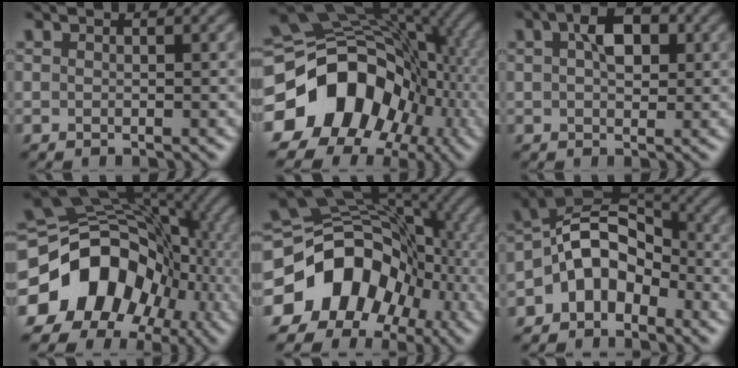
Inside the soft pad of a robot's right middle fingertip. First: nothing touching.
{"total": 14.5, "force": [-4.6, 11.3, 7.9], "torque": [-0.132, -0.009, -0.088]}
{"total": 4.2, "force": [1.2, 2.4, 3.2], "torque": [-0.049, 0.011, 0.014]}
{"total": 13.1, "force": [-4.5, 10.1, 7.0], "torque": [-0.119, 0.003, -0.089]}
{"total": 11.7, "force": [-4.8, 8.9, 6.0], "torque": [-0.107, 0.011, -0.093]}
{"total": 6.4, "force": [-2.6, 4.3, 4.0], "torque": [-0.050, 0.016, -0.060]}